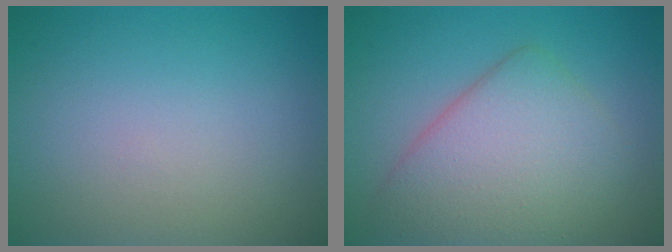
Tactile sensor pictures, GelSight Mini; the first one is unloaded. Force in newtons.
{"total": 6.3, "press": 6.3, "slide": 0.2}